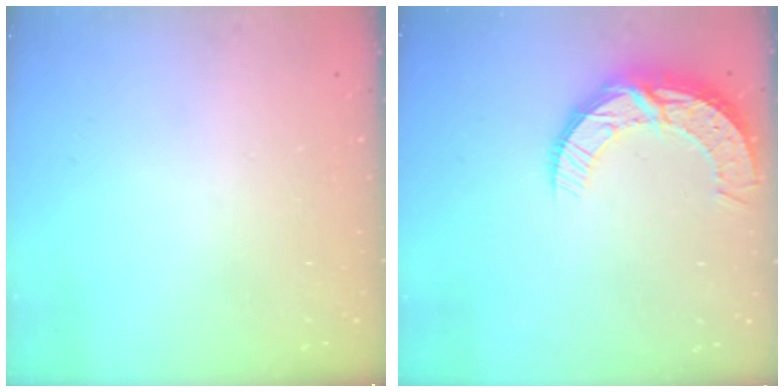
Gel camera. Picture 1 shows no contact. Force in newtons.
{"total": 10.2, "press": 10.2, "slide": 0.8}